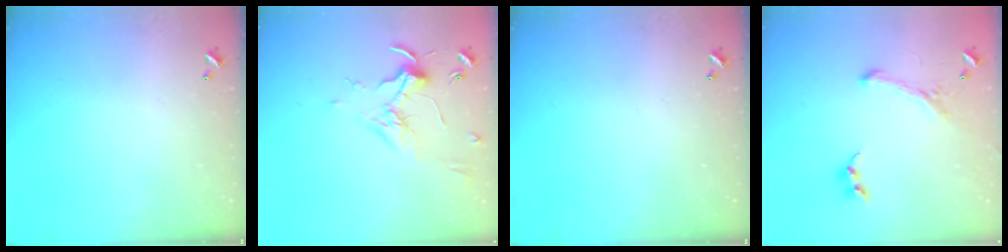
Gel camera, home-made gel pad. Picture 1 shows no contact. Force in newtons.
{"total": 1.6, "press": 1.4, "slide": 0.8}
{"total": 0.0}
{"total": 1.1, "press": 0.0, "slide": 1.1}